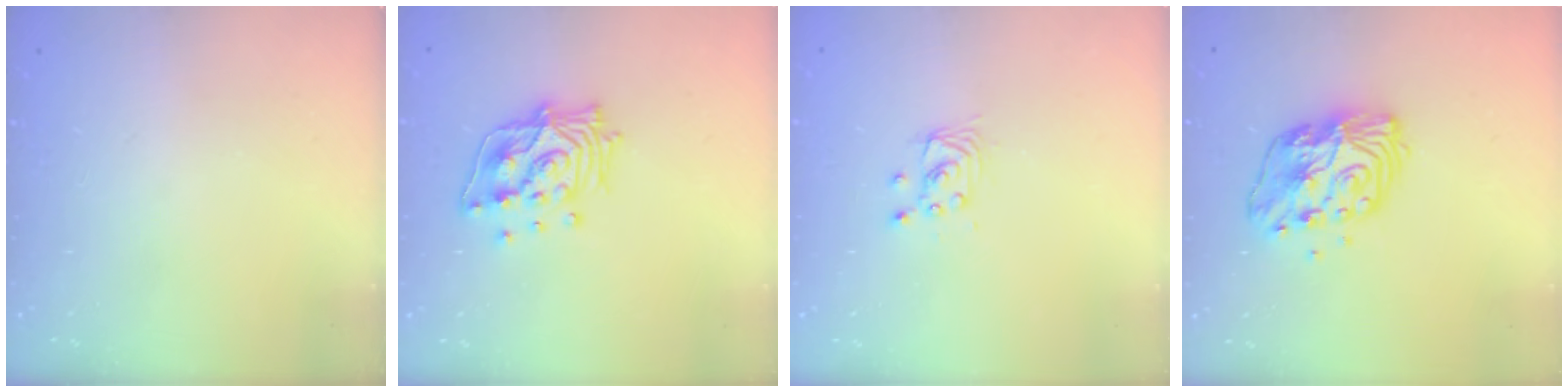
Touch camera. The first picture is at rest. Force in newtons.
{"total": 15.2, "press": 15.1, "slide": 2.0}
{"total": 2.8, "press": 2.8, "slide": 0.2}
{"total": 11.7, "press": 11.6, "slide": 0.9}